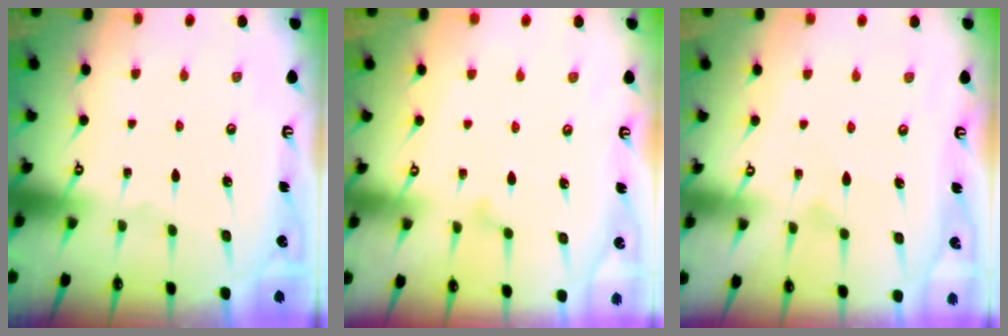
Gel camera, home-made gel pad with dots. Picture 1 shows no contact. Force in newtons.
{"total": 7.1, "press": 7.1, "slide": 0.3}
{"total": 8.5, "press": 8.5, "slide": 0.4}